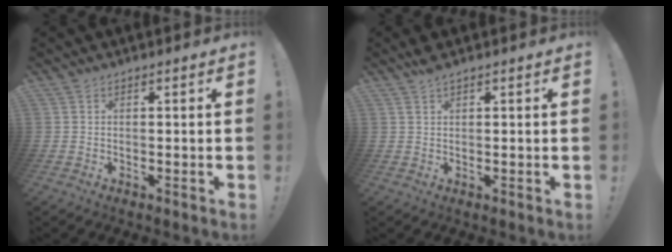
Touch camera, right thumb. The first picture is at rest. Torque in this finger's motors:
{"motor_torque": [-0.07, 0.59, 0.21, -0.24, 0.09]}